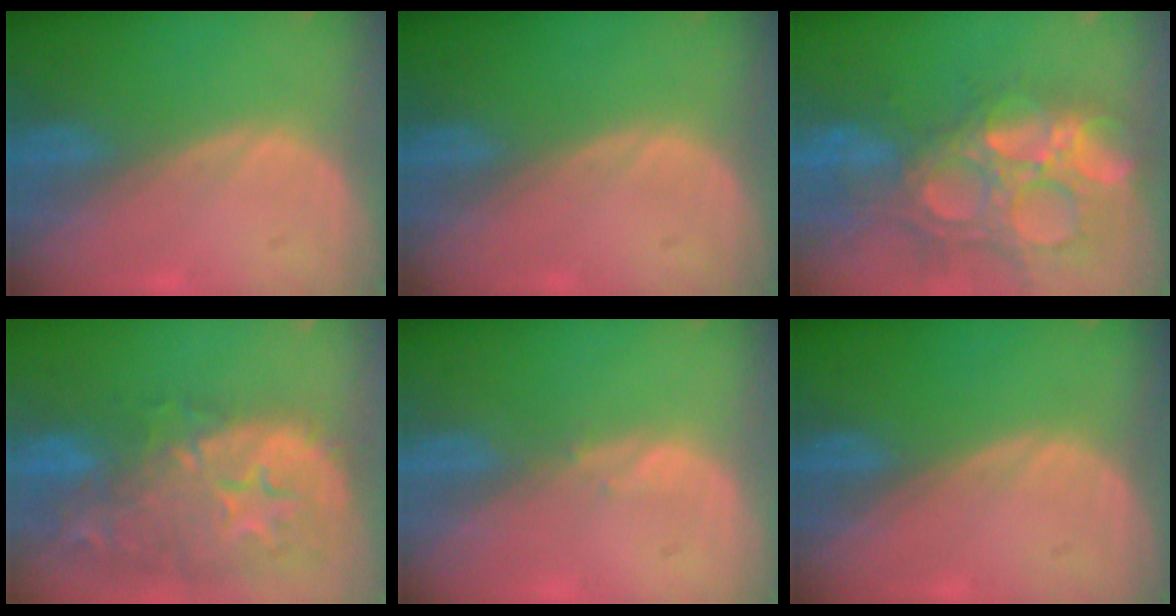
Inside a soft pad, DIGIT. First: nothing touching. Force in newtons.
{"total": 0.0}
{"total": 14.3, "press": 12.2, "slide": 7.6}
{"total": 15.1, "press": 12.1, "slide": 9.0}
{"total": 0.6, "press": 0.6, "slide": 0.1}
{"total": 0.0}